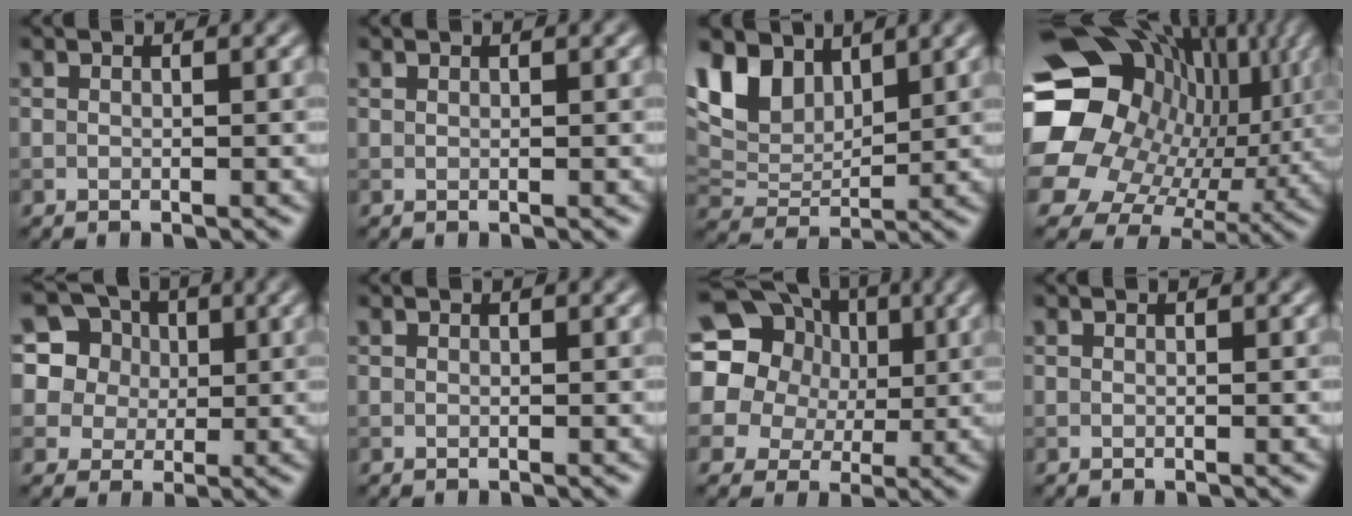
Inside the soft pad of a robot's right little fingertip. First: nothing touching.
{"total": 0.0}
{"total": 6.5, "force": [3.7, 3.9, 3.7], "torque": [-0.083, 0.002, 0.069]}
{"total": 17.9, "force": [3.2, 14.6, 9.9], "torque": [-0.188, -0.012, 0.080]}
{"total": 11.2, "force": [5.0, 9.2, 4.1], "torque": [-0.125, 0.038, 0.083]}
{"total": 0.0}
{"total": 20.1, "force": [6.7, 17.1, 7.9], "torque": [-0.203, 0.041, 0.092]}
{"total": 0.0}